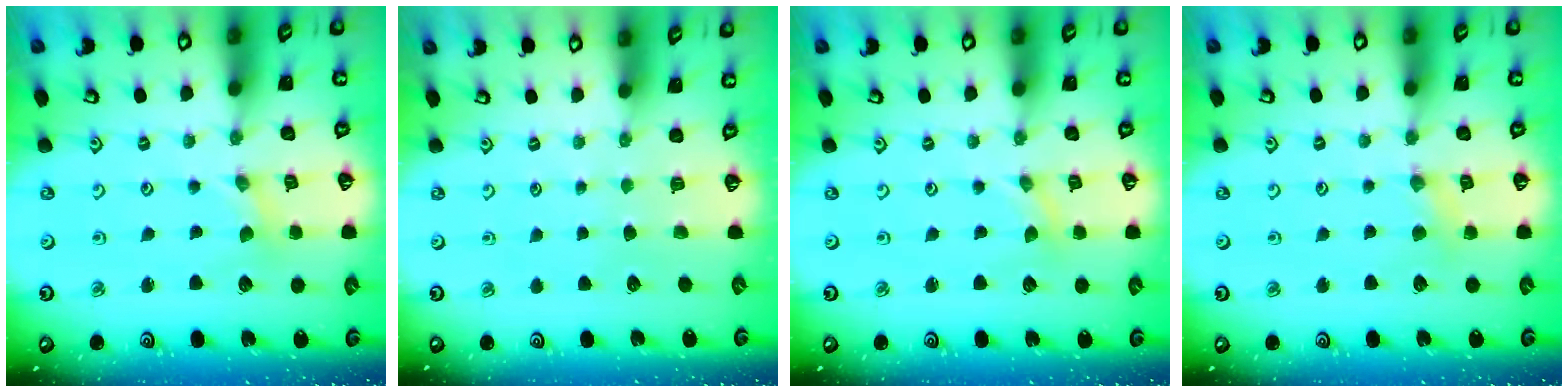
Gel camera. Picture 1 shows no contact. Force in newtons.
{"total": 0.0}
{"total": 0.0}
{"total": 3.8, "press": 3.8, "slide": 0.5}